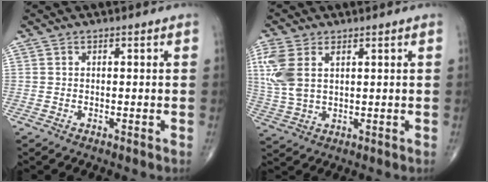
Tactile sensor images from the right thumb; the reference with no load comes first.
{"total": 9.1, "force": [3.0, 5.2, 6.9], "torque": [-0.171, 0.005, 0.068]}